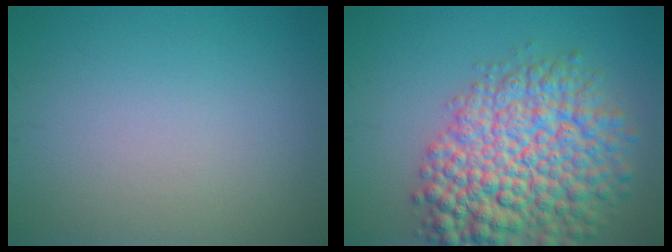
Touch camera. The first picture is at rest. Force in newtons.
{"total": 10.8, "press": 10.8, "slide": 0.4}